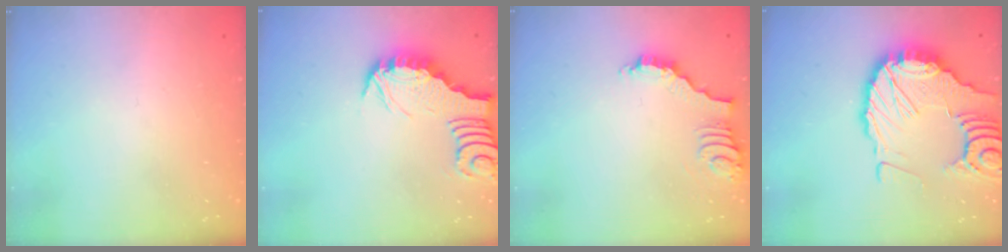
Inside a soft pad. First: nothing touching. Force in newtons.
{"total": 2.9, "press": 2.9, "slide": 0.3}
{"total": 3.3, "press": 3.3, "slide": 0.3}
{"total": 19.2, "press": 19.1, "slide": 2.3}